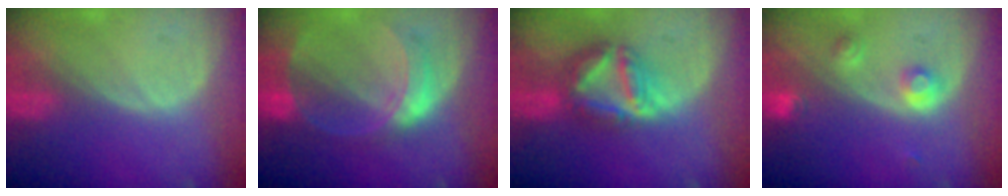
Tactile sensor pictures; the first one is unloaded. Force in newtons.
{"total": 7.6, "press": 6.7, "slide": 3.5}
{"total": 7.8, "press": 6.8, "slide": 3.8}
{"total": 3.3, "press": 3.2, "slide": 1.0}